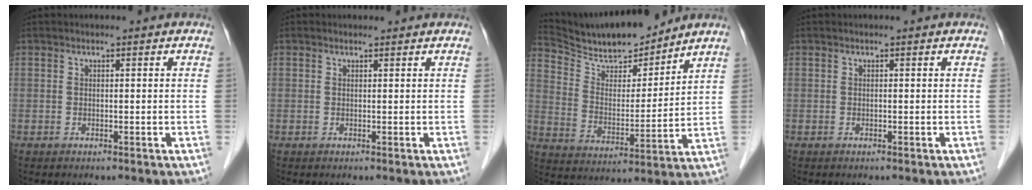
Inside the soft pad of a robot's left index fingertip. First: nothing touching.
{"total": 0.7, "force": [0.7, 0.2, 0.0], "torque": [-0.011, 0.001, 0.008]}
{"total": 13.5, "force": [12.6, 1.7, 4.6], "torque": [-0.087, -0.003, 0.225]}
{"total": 0.0}